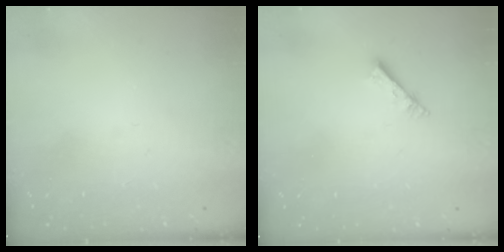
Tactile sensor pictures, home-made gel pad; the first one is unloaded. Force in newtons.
{"total": 2.7, "press": 2.7, "slide": 0.3}